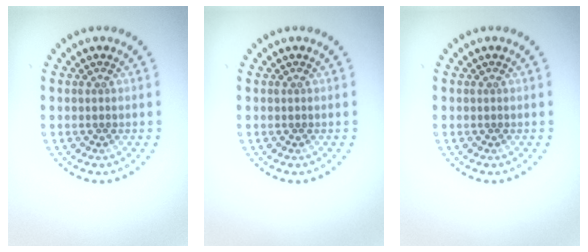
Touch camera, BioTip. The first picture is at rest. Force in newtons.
{"total": 0.0}
{"total": 0.0}